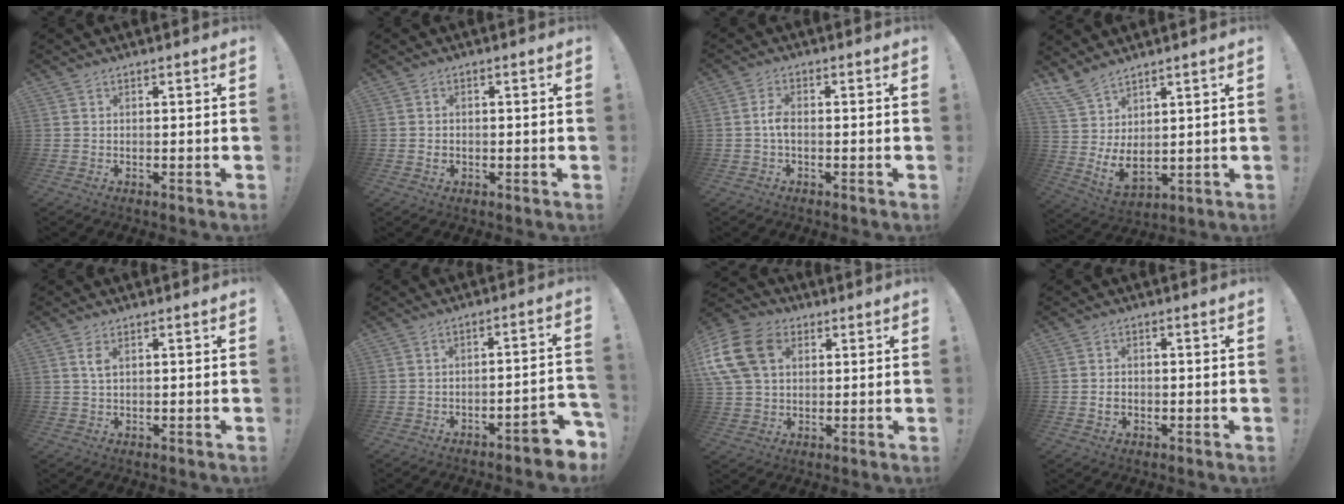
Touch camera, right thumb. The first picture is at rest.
{"total": 1.2, "force": [-0.2, 1.1, 0.4], "torque": [0.001, 0.001, -0.005]}
{"total": 3.5, "force": [-0.8, 1.8, 3.0], "torque": [-0.061, 0.009, -0.016]}
{"total": 8.1, "force": [4.2, 3.5, 6.0], "torque": [-0.122, -0.044, 0.087]}
{"total": 2.6, "force": [1.0, 1.2, 2.0], "torque": [-0.027, -0.004, 0.015]}
{"total": 7.0, "force": [-5.0, 1.5, 4.7], "torque": [-0.053, 0.029, -0.085]}
{"total": 17.1, "force": [4.8, 12.8, 10.2], "torque": [-0.207, -0.006, 0.096]}
{"total": 2.5, "force": [-0.5, 2.0, 1.3], "torque": [-0.006, 0.002, -0.011]}